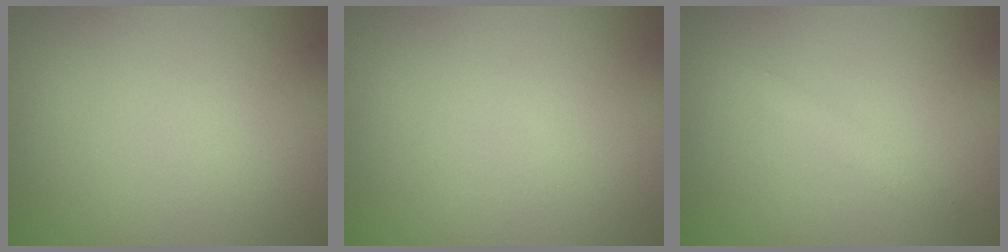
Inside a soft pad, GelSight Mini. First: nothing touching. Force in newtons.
{"total": 0.0}
{"total": 1.2, "press": 1.2, "slide": 0.0}